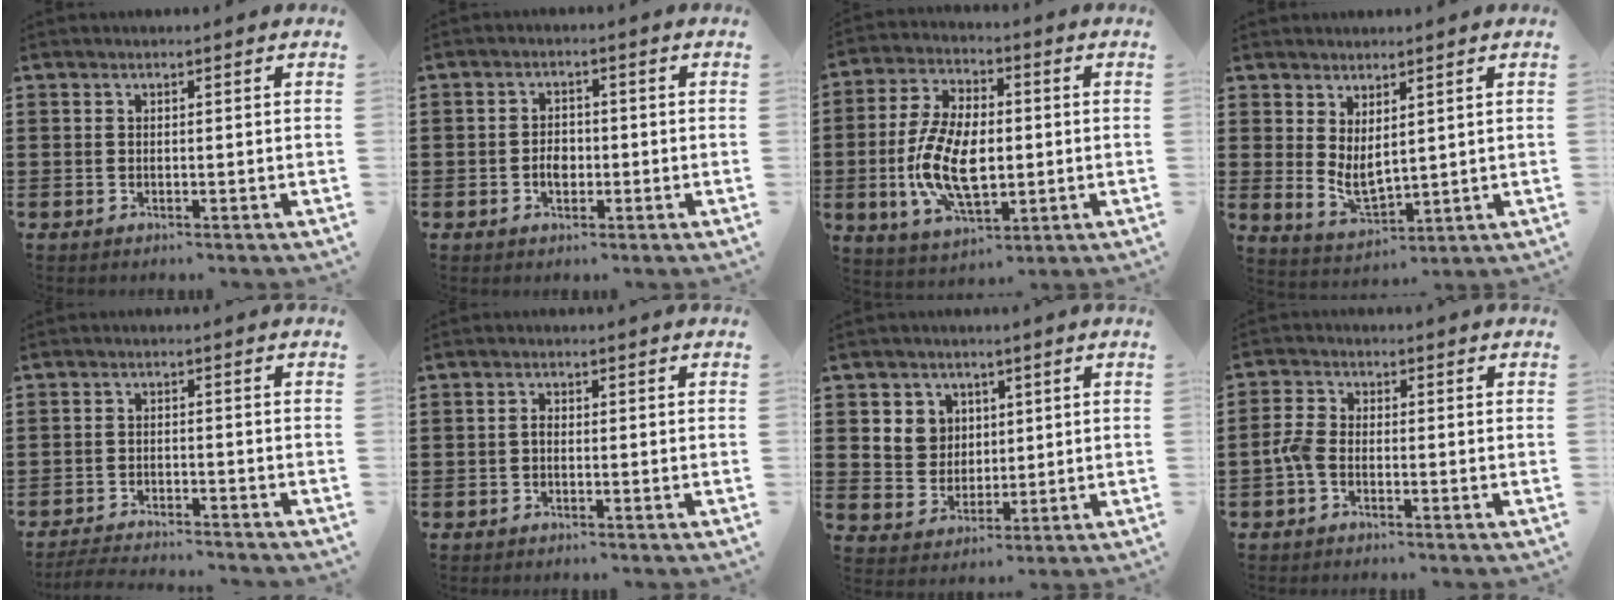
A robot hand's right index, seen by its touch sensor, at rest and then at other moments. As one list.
[{"total": 2.7, "force": [-0.7, 1.8, 1.9], "torque": [-0.030, -0.001, -0.016]}, {"total": 12.0, "force": [-1.5, 6.4, 10.0], "torque": [-0.232, -0.005, -0.031]}, {"total": 3.5, "force": [1.4, 1.9, 2.6], "torque": [-0.059, -0.005, 0.027]}, {"total": 3.3, "force": [-3.3, 0.0, 0.0], "torque": [-0.010, -0.004, -0.073]}, {"total": 1.1, "force": [-0.5, 0.5, 0.8], "torque": [-0.019, -0.002, -0.009]}, {"total": 5.4, "force": [2.0, 4.9, 1.0], "torque": [-0.037, 0.014, 0.035]}, {"total": 2.8, "force": [-1.4, 1.4, 2.0], "torque": [-0.061, -0.002, -0.033]}]